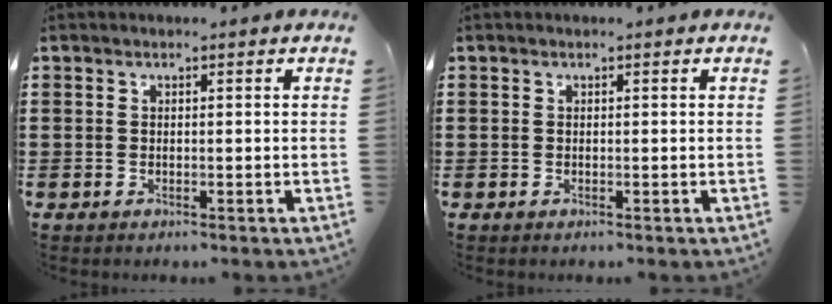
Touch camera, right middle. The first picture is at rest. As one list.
[{"total": 0.0}]